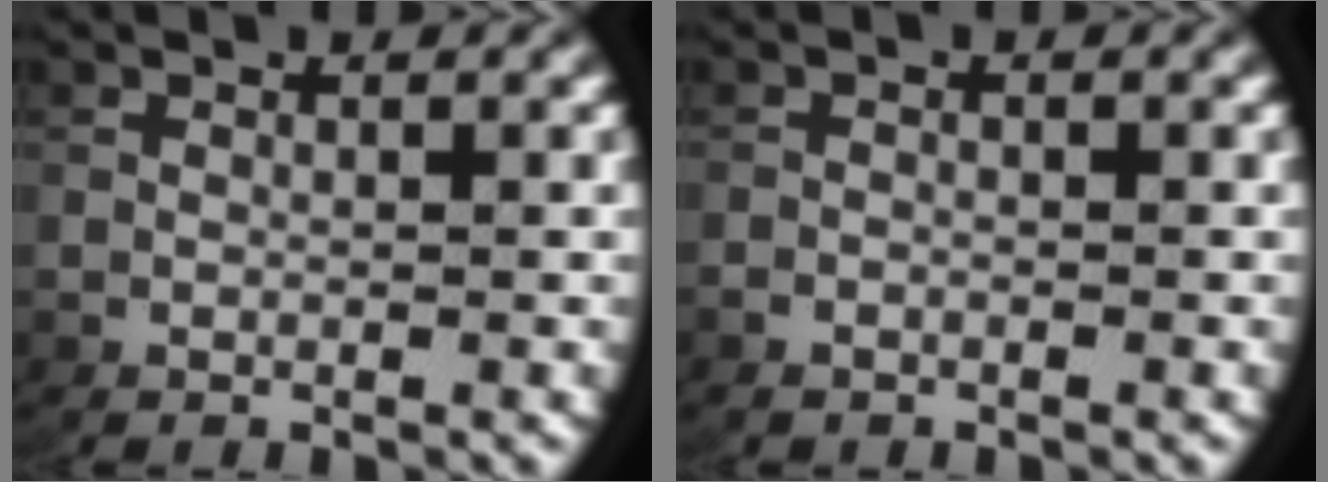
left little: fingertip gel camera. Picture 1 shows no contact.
{"total": 0.7, "force": [-0.7, -0.2, 0.0], "torque": [-0.001, -0.005, -0.011]}